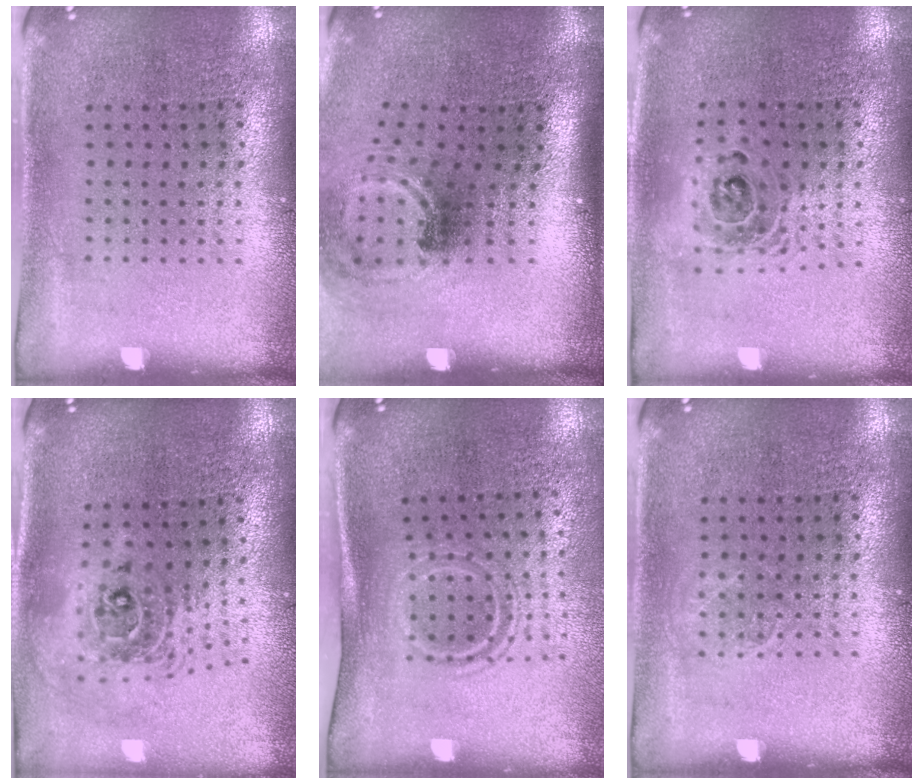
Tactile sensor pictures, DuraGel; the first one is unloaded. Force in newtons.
{"total": 1.8, "press": 1.1, "slide": 1.4}
{"total": 1.5, "press": 1.2, "slide": 0.8}
{"total": 2.1, "press": 1.6, "slide": 1.4}
{"total": 1.8, "press": 1.2, "slide": 1.3}
{"total": 0.9, "press": 0.8, "slide": 0.2}